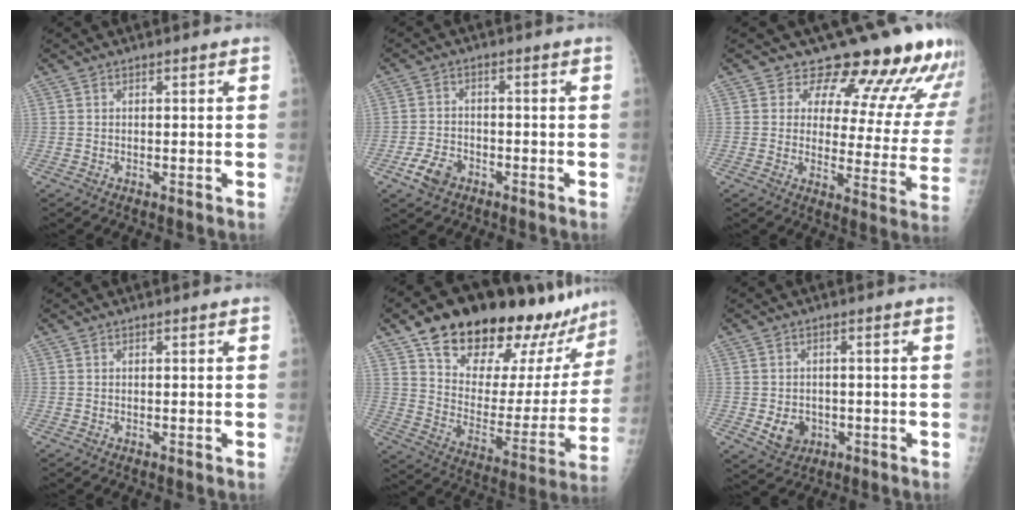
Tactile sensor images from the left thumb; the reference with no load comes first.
{"total": 5.3, "force": [-2.9, 3.6, 2.6], "torque": [-0.044, 0.014, -0.051]}
{"total": 16.6, "force": [13.8, 5.9, 7.2], "torque": [-0.040, -0.095, 0.156]}
{"total": 0.0}
{"total": 27.6, "force": [21.4, 10.4, 14.0], "torque": [-0.171, -0.090, 0.313]}
{"total": 5.2, "force": [-1.2, 4.3, 2.5], "torque": [-0.022, 0.003, -0.009]}